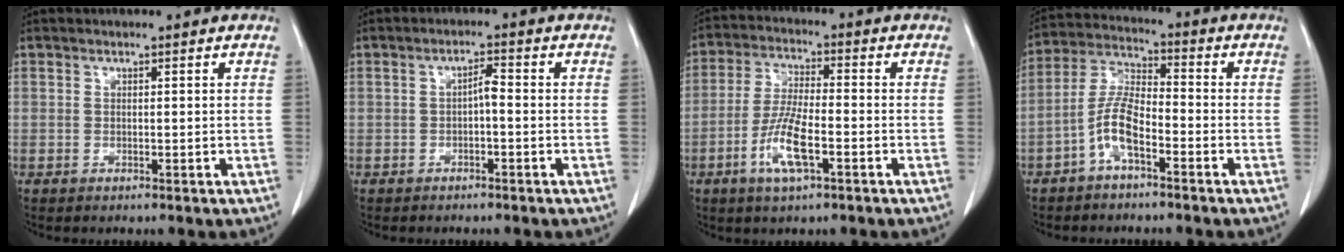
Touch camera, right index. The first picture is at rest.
{"total": 2.1, "force": [-0.5, 0.5, 2.0], "torque": [-0.033, 0.006, -0.008]}
{"total": 8.3, "force": [-3.5, 1.8, 7.4], "torque": [-0.152, -0.006, -0.066]}
{"total": 7.3, "force": [-3.6, 2.4, 5.9], "torque": [-0.134, 0.016, -0.072]}